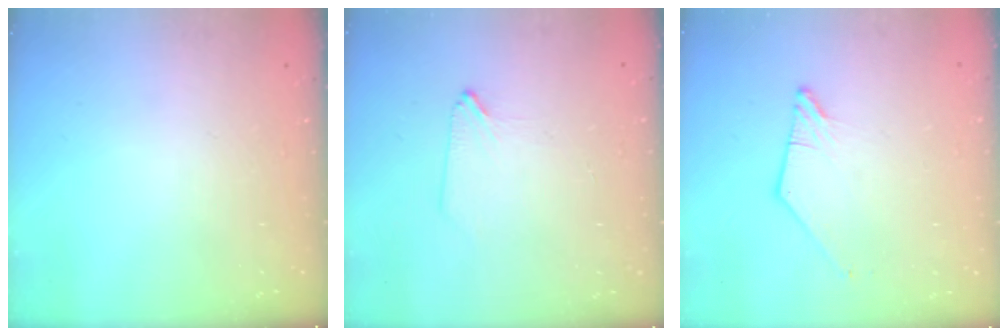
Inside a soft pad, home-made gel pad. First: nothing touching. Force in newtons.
{"total": 1.2, "press": 1.2, "slide": 0.3}
{"total": 1.3, "press": 1.2, "slide": 0.3}